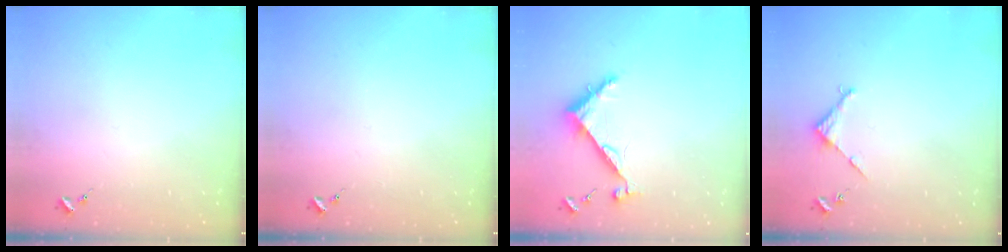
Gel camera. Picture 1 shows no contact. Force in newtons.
{"total": 0.0}
{"total": 6.9, "press": 6.9, "slide": 0.6}
{"total": 2.9, "press": 2.8, "slide": 0.2}